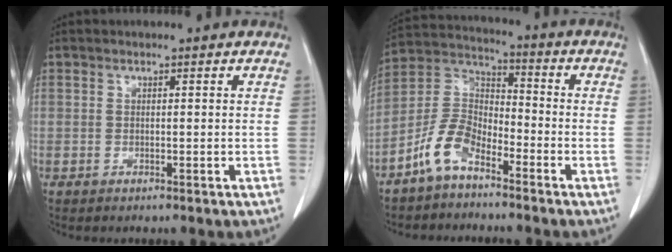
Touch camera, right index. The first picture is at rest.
{"total": 8.2, "force": [-5.7, 3.7, 4.7], "torque": [-0.110, 0.020, -0.120]}